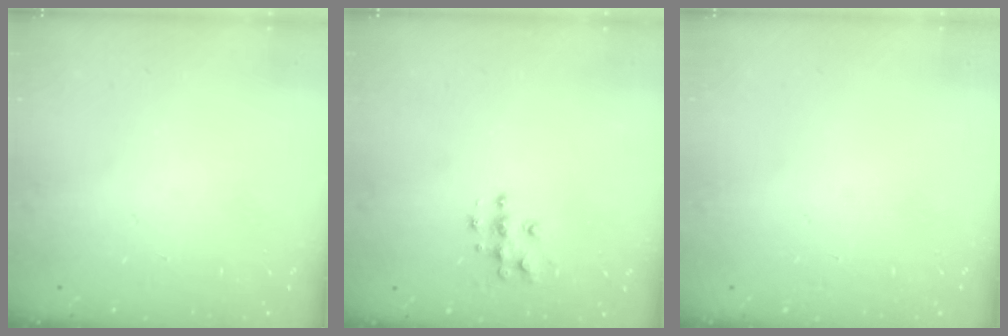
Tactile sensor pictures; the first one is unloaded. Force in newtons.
{"total": 5.9, "press": 5.9, "slide": 0.2}
{"total": 0.0}